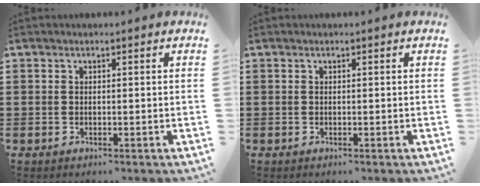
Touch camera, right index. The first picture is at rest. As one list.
[{"total": 0.0}]